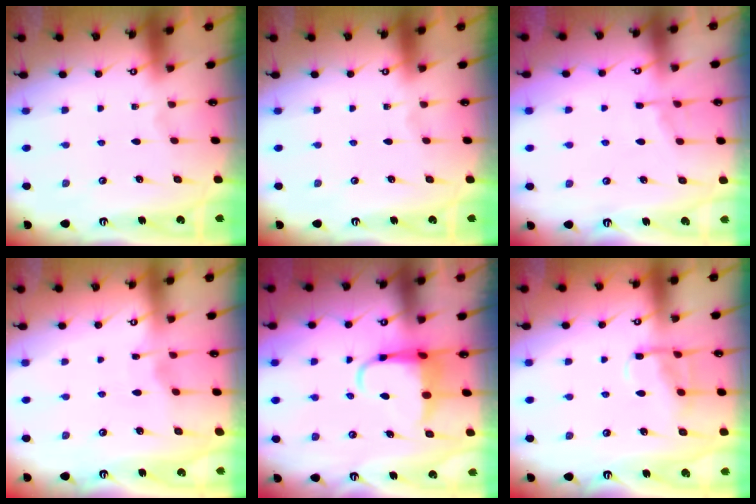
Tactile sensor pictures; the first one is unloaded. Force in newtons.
{"total": 0.0}
{"total": 3.5, "press": 3.4, "slide": 0.6}
{"total": 2.6, "press": 2.6, "slide": 0.3}
{"total": 6.7, "press": 6.6, "slide": 1.1}
{"total": 9.0, "press": 9.0, "slide": 0.5}